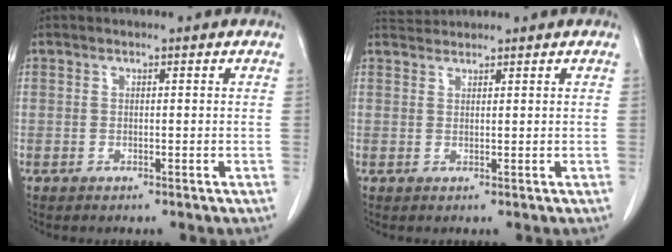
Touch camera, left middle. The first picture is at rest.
{"total": 1.7, "force": [1.6, -0.3, -0.6], "torque": [-0.002, 0.007, 0.039]}